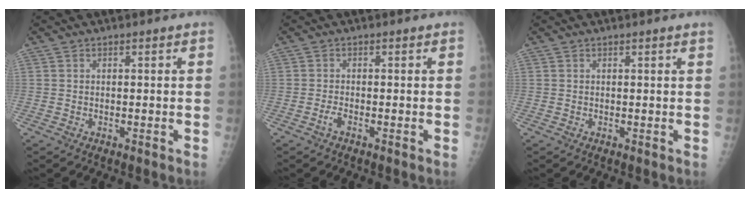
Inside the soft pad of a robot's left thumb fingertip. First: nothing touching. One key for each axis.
{"total": 1.3, "fx": -0.7, "fy": 0.4, "fz": 1.0, "tx": -0.022, "ty": 0.000, "tz": -0.018}
{"total": 0.8, "fx": 0.6, "fy": -0.2, "fz": 0.5, "tx": -0.018, "ty": -0.003, "tz": 0.011}